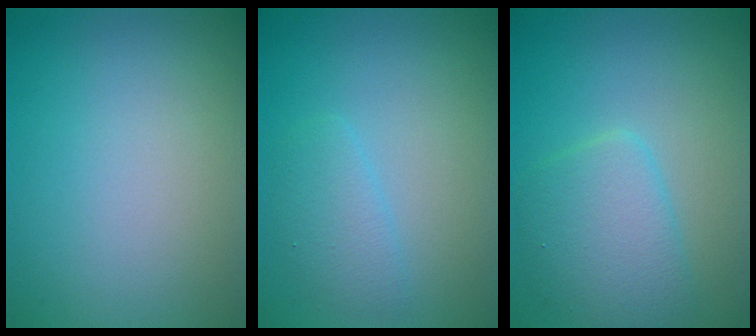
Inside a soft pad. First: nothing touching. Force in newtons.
{"total": 2.0, "press": 2.0, "slide": 0.1}
{"total": 3.9, "press": 3.9, "slide": 0.1}